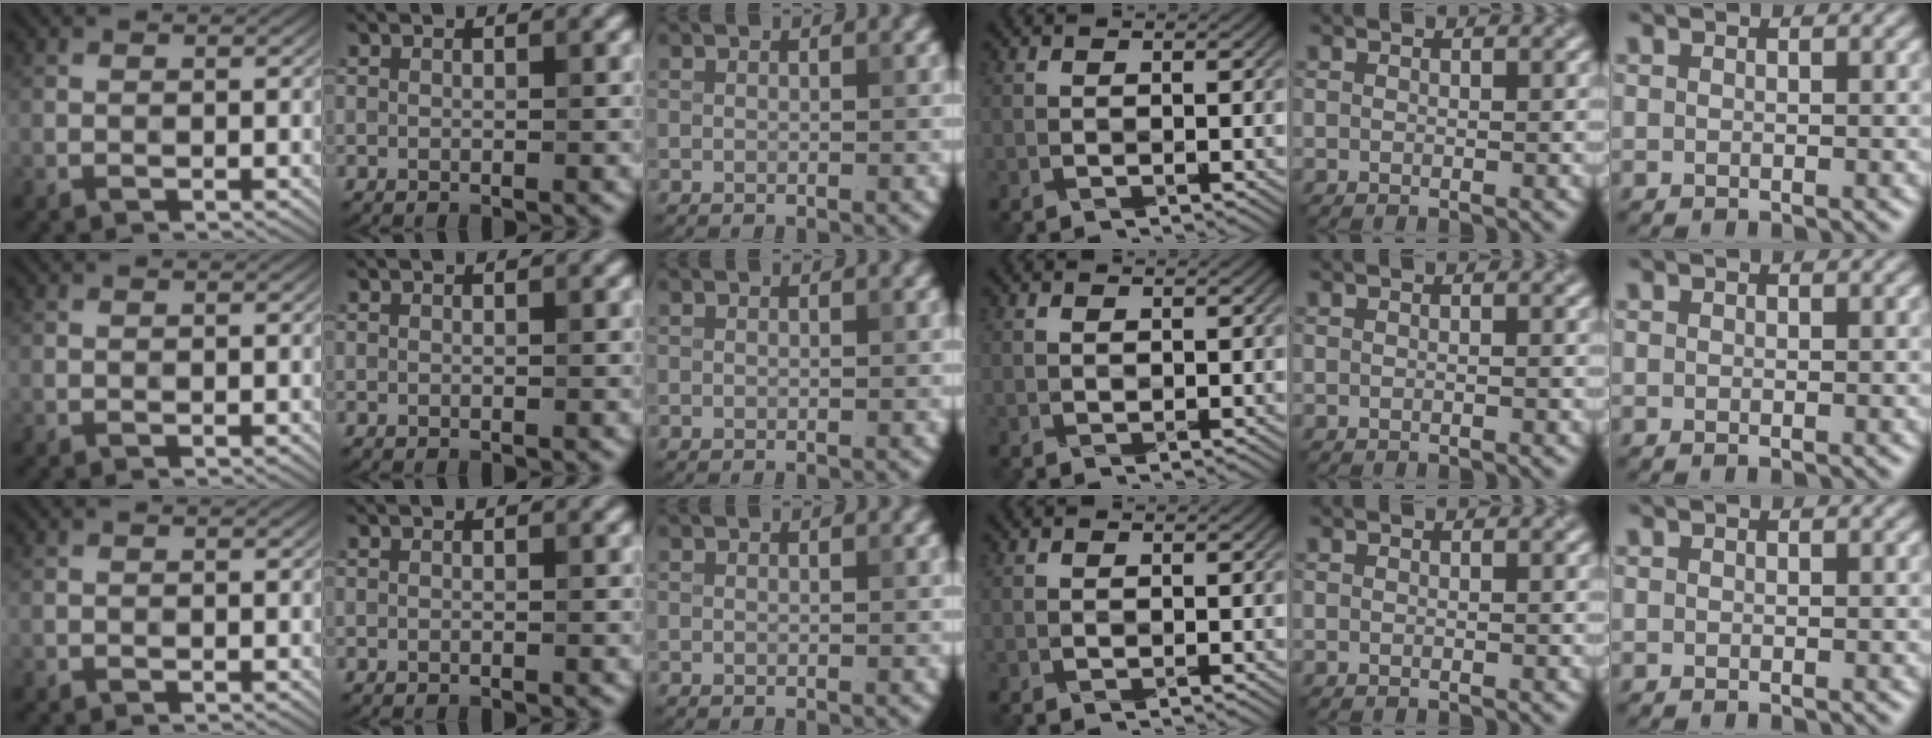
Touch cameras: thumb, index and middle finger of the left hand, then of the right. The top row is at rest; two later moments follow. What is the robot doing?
{"motion": "wrap", "object": "tissue paper"}